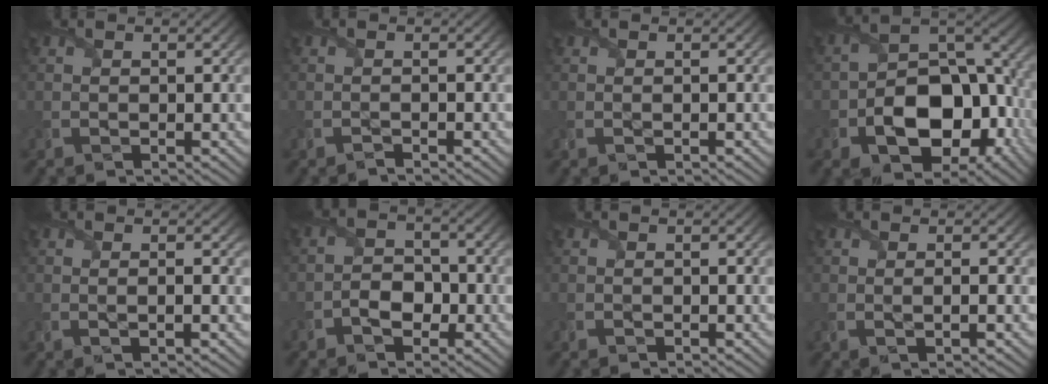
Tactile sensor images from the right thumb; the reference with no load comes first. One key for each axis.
{"total": 0.7, "fx": -0.6, "fy": 0.0, "fz": -0.1, "tx": 0.003, "ty": 0.000, "tz": -0.015}
{"total": 0.0}
{"total": 13.2, "fx": -4.2, "fy": 8.7, "fz": 9.0, "tx": -0.158, "ty": -0.027, "tz": -0.068}
{"total": 1.3, "fx": 0.1, "fy": 0.1, "fz": 1.3, "tx": -0.028, "ty": 0.000, "tz": 0.000}
{"total": 3.2, "fx": -1.6, "fy": 2.1, "fz": 1.8, "tx": -0.026, "ty": 0.005, "tz": -0.038}
{"total": 0.0}
{"total": 1.7, "fx": 0.1, "fy": 0.2, "fz": 1.6, "tx": -0.032, "ty": 0.001, "tz": -0.001}